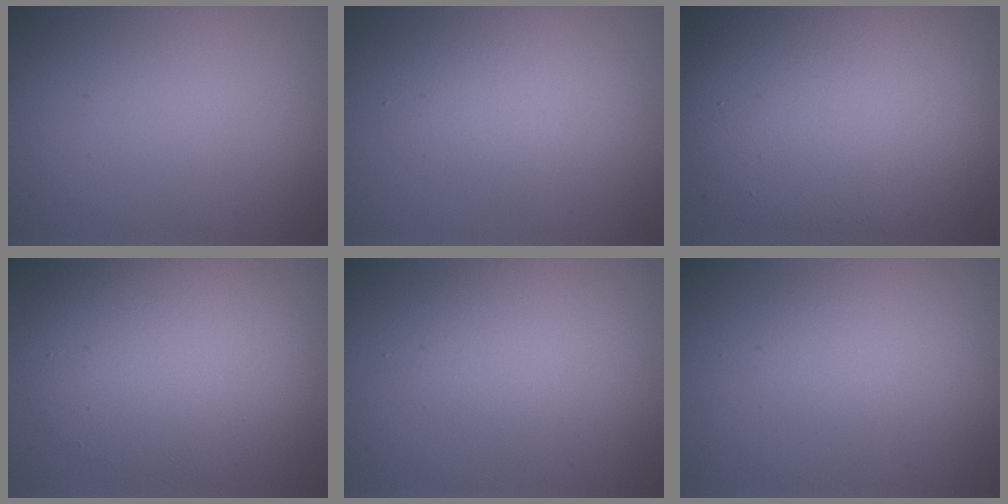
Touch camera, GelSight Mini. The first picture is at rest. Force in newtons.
{"total": 2.9, "press": 2.9, "slide": 0.3}
{"total": 11.1, "press": 11.1, "slide": 0.5}
{"total": 7.1, "press": 7.1, "slide": 0.5}
{"total": 2.2, "press": 2.2, "slide": 0.1}
{"total": 1.3, "press": 1.3, "slide": 0.0}